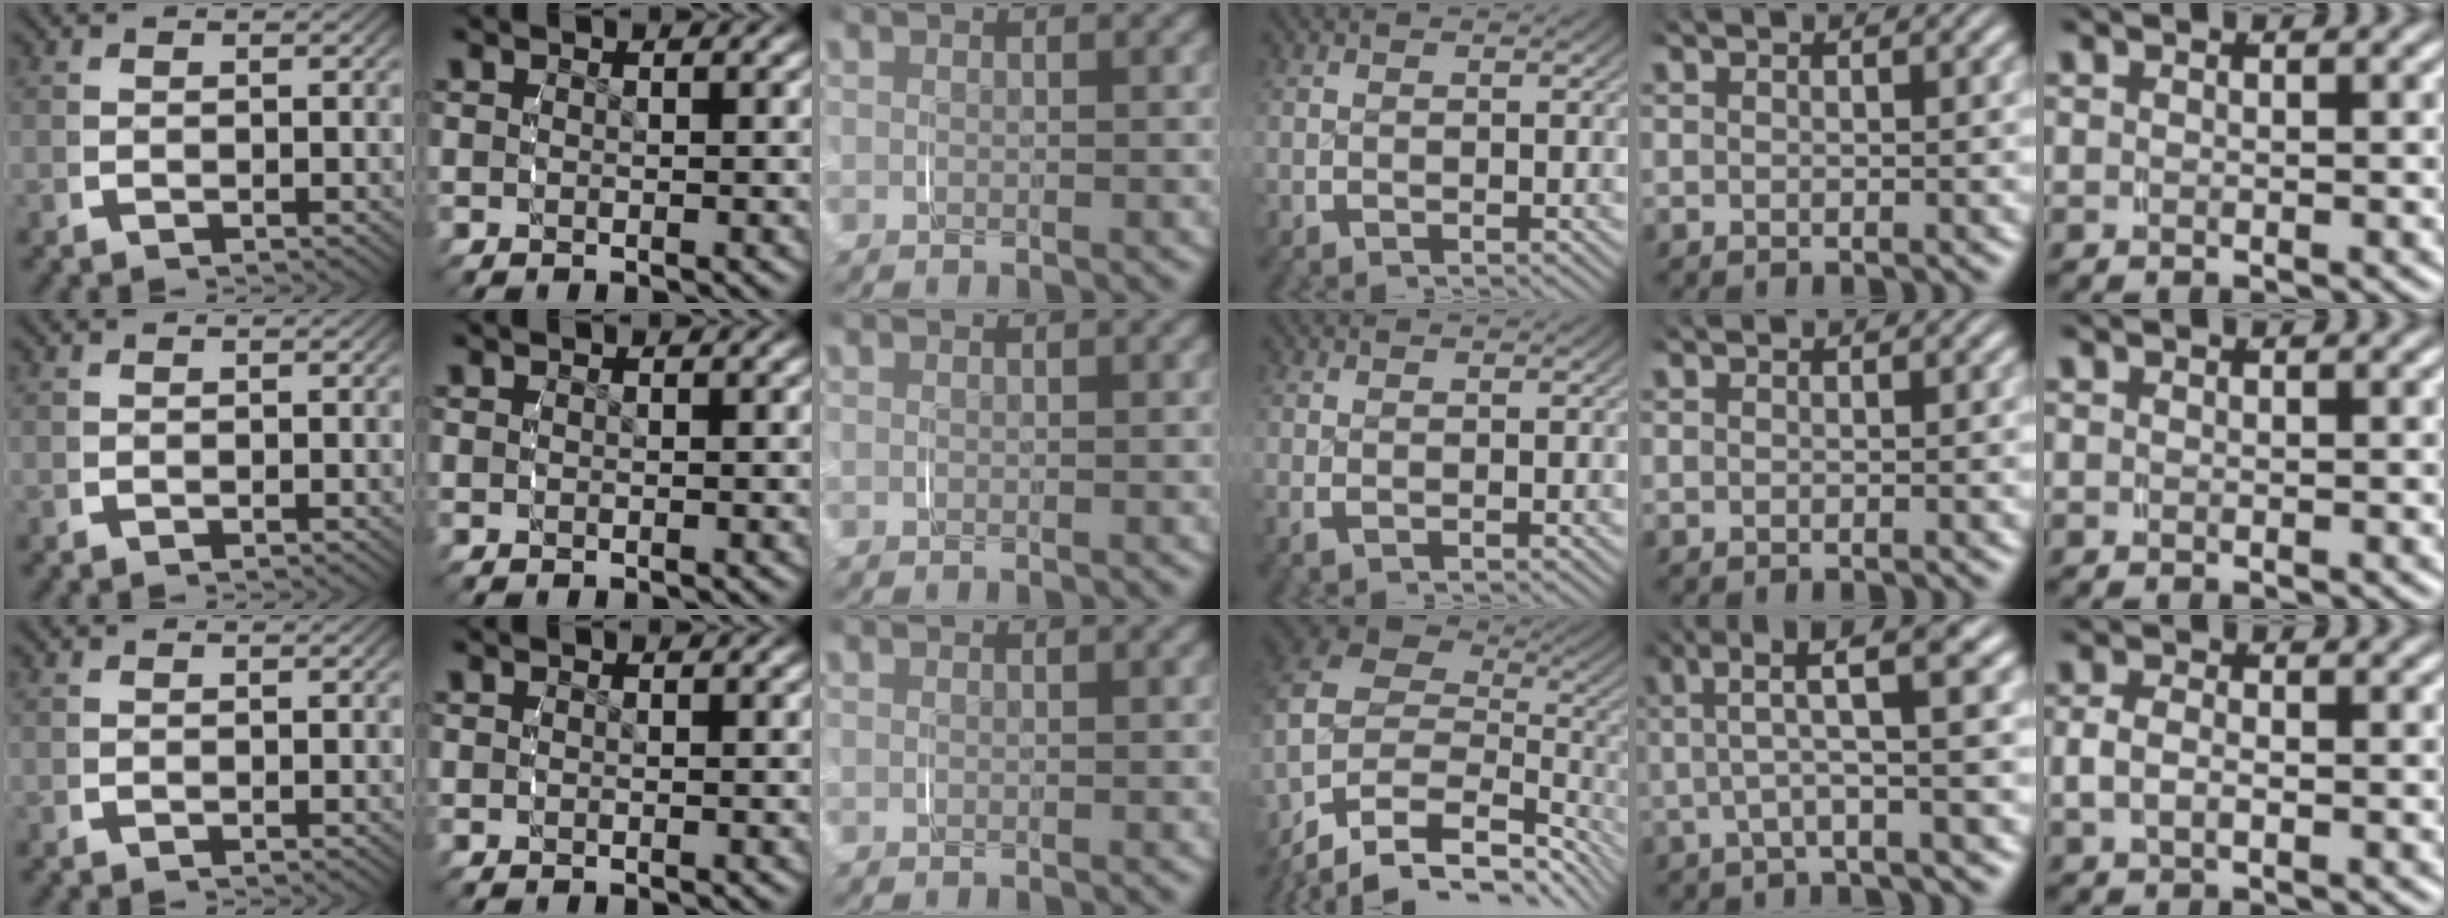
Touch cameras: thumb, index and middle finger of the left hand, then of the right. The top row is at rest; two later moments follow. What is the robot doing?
{"motion": "grasp_and_lifting", "object": "shirt"}